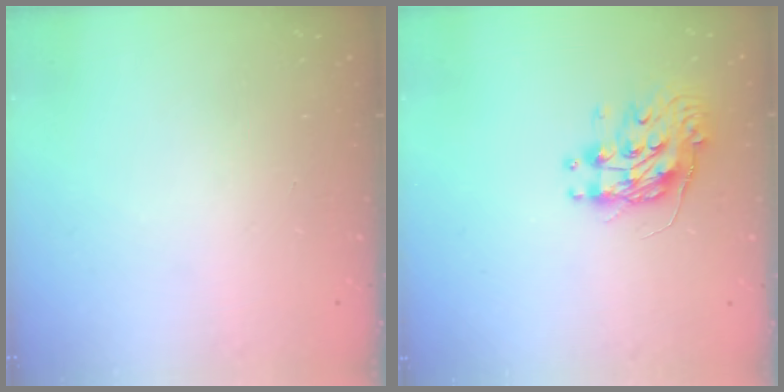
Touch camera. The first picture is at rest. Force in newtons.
{"total": 9.6, "press": 9.6, "slide": 0.4}